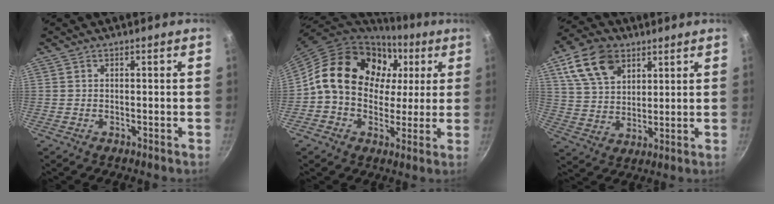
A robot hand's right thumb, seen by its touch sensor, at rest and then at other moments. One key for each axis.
{"total": 20.5, "fx": 5.0, "fy": 15.7, "fz": 12.1, "tx": -0.181, "ty": 0.019, "tz": 0.076}
{"total": 13.2, "fx": 6.6, "fy": 8.5, "fz": 7.7, "tx": -0.122, "ty": -0.008, "tz": 0.126}